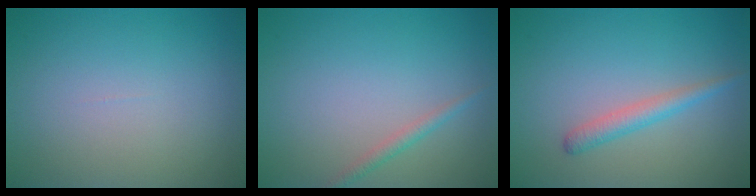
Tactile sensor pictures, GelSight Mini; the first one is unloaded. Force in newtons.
{"total": 1.1, "press": 1.1, "slide": 0.1}
{"total": 2.0, "press": 2.0, "slide": 0.1}